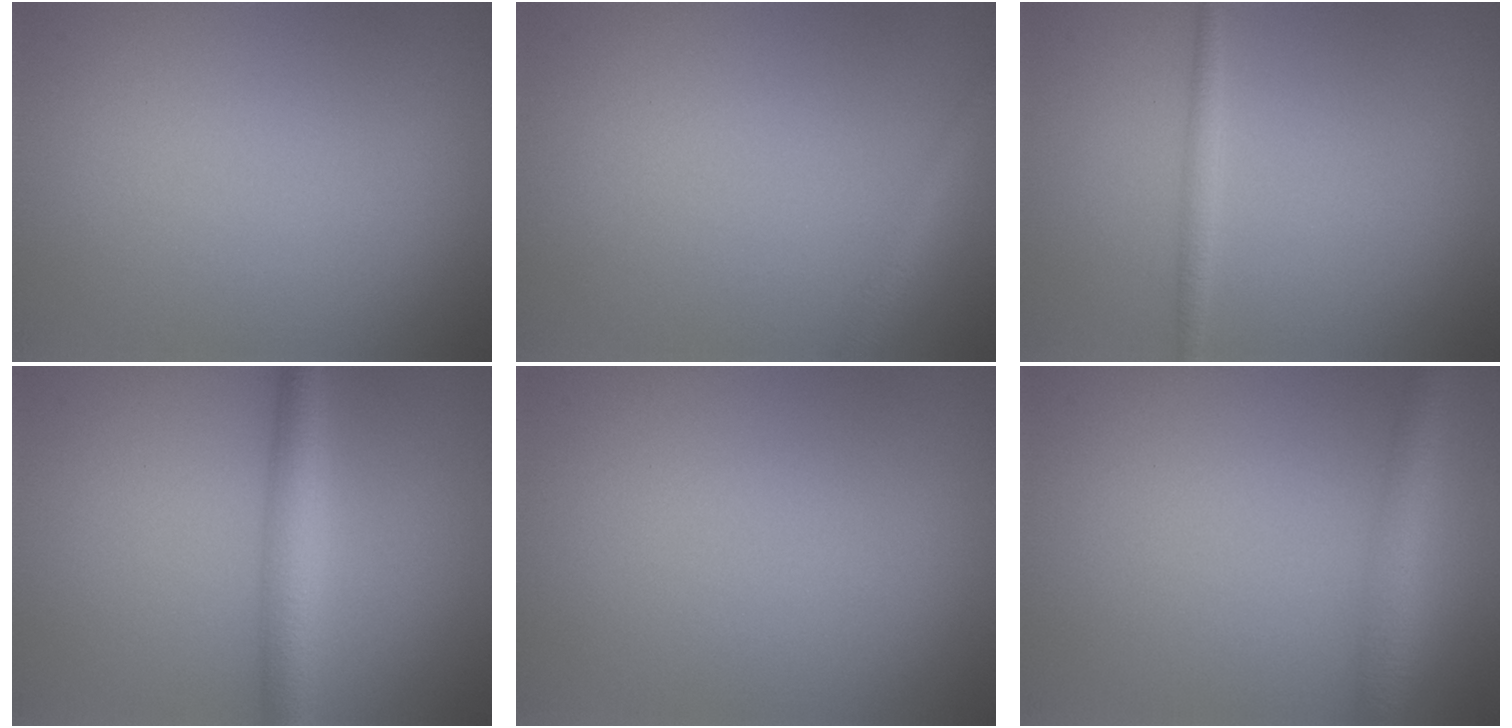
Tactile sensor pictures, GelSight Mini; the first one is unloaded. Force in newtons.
{"total": 1.4, "press": 1.4, "slide": 0.1}
{"total": 1.2, "press": 1.2, "slide": 0.0}
{"total": 4.0, "press": 4.0, "slide": 0.0}
{"total": 0.0}
{"total": 3.0, "press": 3.0, "slide": 0.1}